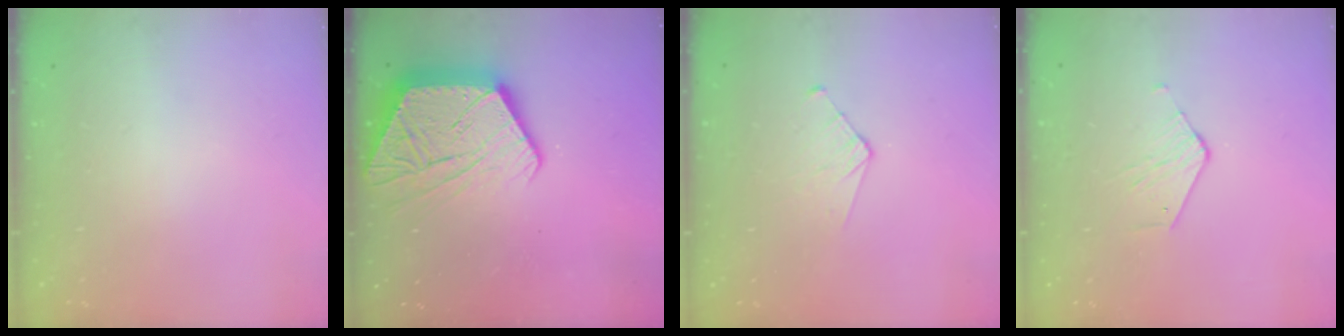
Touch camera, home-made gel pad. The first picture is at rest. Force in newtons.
{"total": 16.9, "press": 16.9, "slide": 1.2}
{"total": 3.9, "press": 3.9, "slide": 0.3}
{"total": 2.8, "press": 2.8, "slide": 0.2}